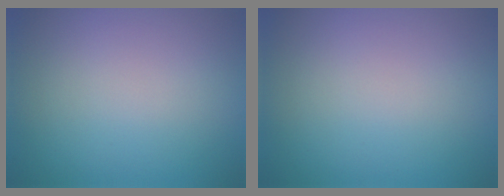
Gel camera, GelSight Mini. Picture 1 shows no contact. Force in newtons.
{"total": 0.0}